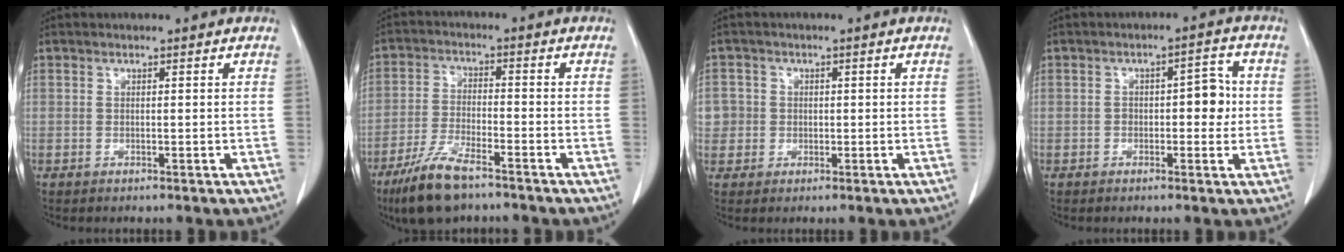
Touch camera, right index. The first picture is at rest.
{"total": 9.2, "force": [-6.6, 2.2, 6.0], "torque": [-0.125, -0.018, -0.124]}
{"total": 3.2, "force": [-0.1, 3.2, 0.0], "torque": [0.015, 0.010, -0.003]}
{"total": 4.7, "force": [-0.3, 2.3, 4.1], "torque": [-0.049, 0.018, -0.004]}